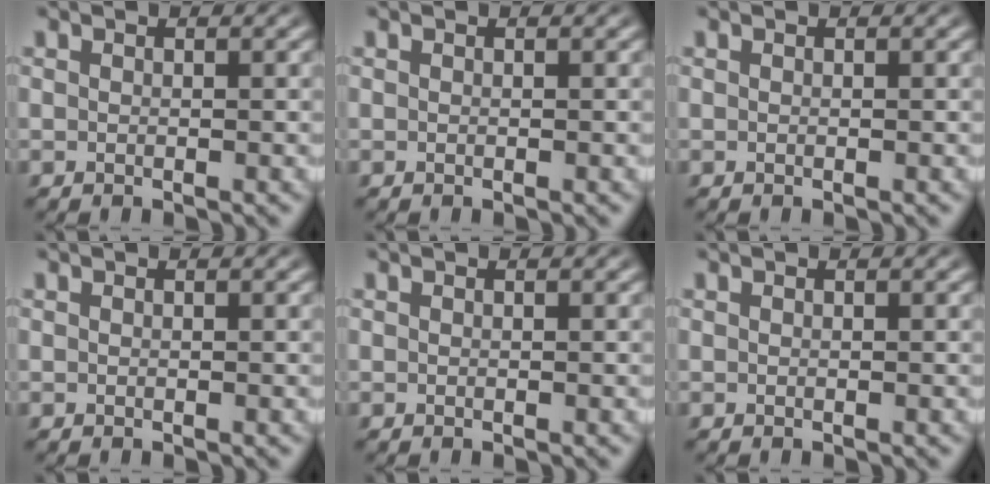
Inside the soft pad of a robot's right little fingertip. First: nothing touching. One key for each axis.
{"total": 0.0}
{"total": 0.0}
{"total": 0.0}
{"total": 0.0}
{"total": 0.0}